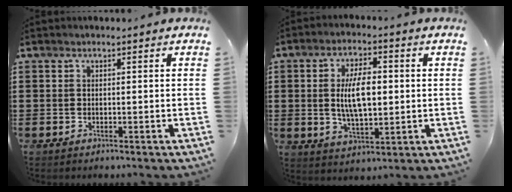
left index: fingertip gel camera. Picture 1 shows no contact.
{"total": 8.5, "force": [0.6, 3.6, 7.6], "torque": [-0.134, 0.003, 0.005]}